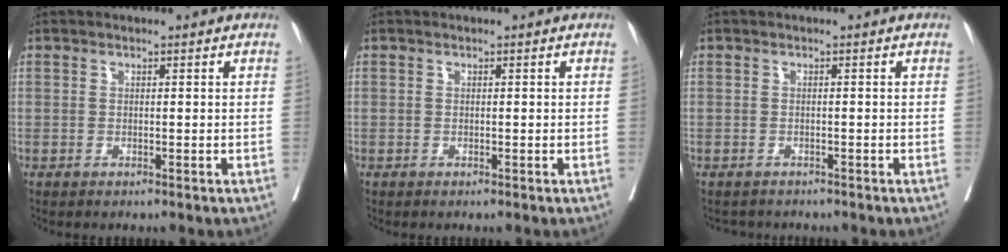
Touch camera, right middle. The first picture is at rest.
{"total": 0.0}
{"total": 2.2, "force": [-2.0, 0.9, -0.1], "torque": [-0.001, -0.003, -0.032]}